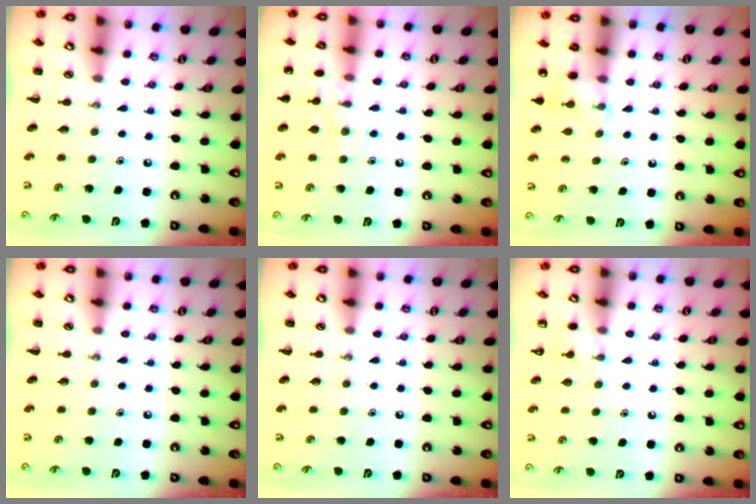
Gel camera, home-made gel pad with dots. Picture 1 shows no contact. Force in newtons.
{"total": 8.4, "press": 8.3, "slide": 1.6}
{"total": 5.1, "press": 4.8, "slide": 1.6}
{"total": 0.0}
{"total": 0.0}
{"total": 3.5, "press": 3.3, "slide": 1.3}